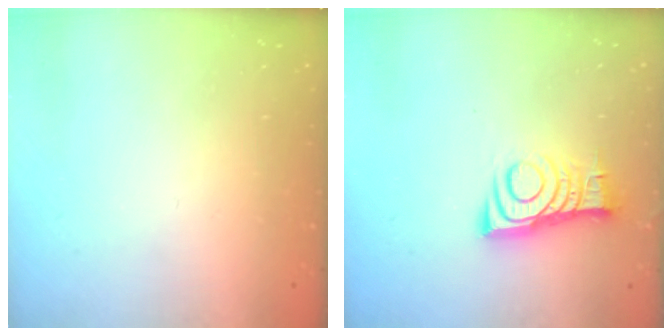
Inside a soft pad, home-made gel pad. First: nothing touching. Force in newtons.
{"total": 10.7, "press": 10.7, "slide": 0.4}